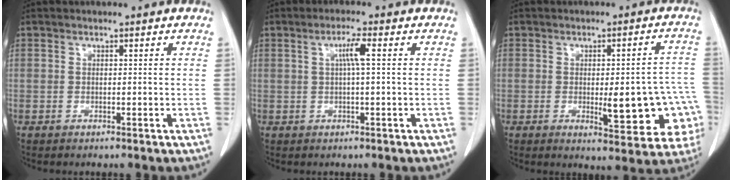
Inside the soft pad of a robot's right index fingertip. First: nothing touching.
{"total": 3.0, "force": [0.6, -0.2, 3.0], "torque": [-0.056, 0.004, 0.010]}
{"total": 13.3, "force": [-3.2, 3.7, 12.4], "torque": [-0.099, 0.020, -0.029]}